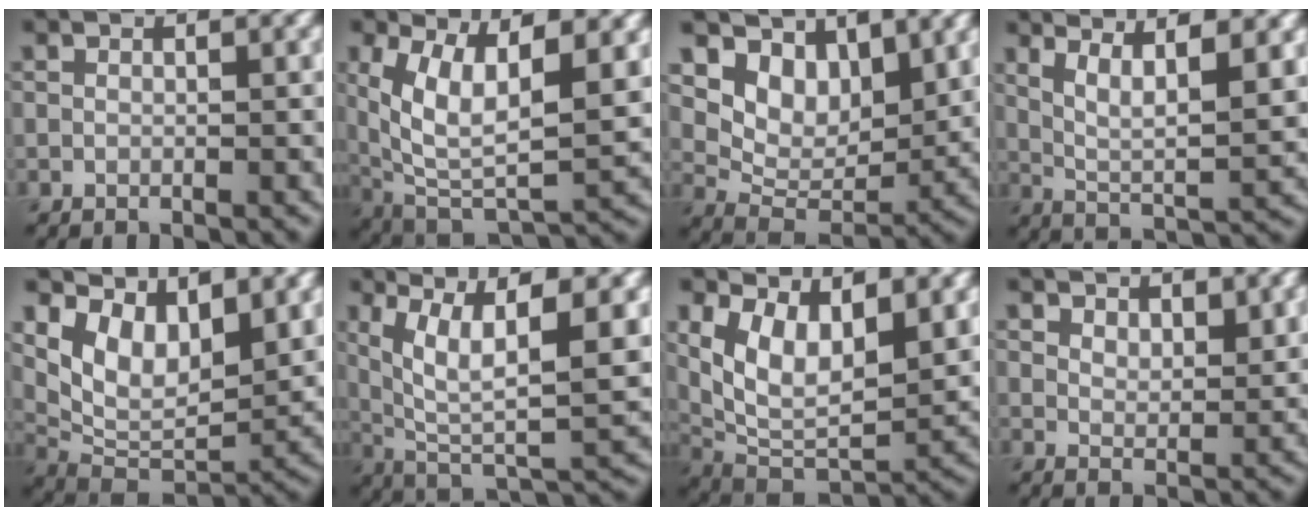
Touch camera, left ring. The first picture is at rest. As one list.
[{"total": 10.4, "force": [2.4, 4.9, 8.8], "torque": [-0.174, -0.016, 0.046]}, {"total": 6.5, "force": [3.7, 4.1, 3.5], "torque": [-0.056, -0.014, 0.057]}, {"total": 6.5, "force": [3.0, 1.8, 5.5], "torque": [-0.097, -0.006, 0.059]}, {"total": 8.2, "force": [4.2, 4.6, 5.3], "torque": [-0.095, -0.015, 0.075]}, {"total": 11.5, "force": [3.5, 3.7, 10.3], "torque": [-0.187, -0.008, 0.066]}, {"total": 8.7, "force": [3.3, 4.5, 6.7], "torque": [-0.124, -0.014, 0.059]}, {"total": 3.4, "force": [2.6, 1.6, 1.6], "torque": [-0.030, -0.003, 0.041]}]